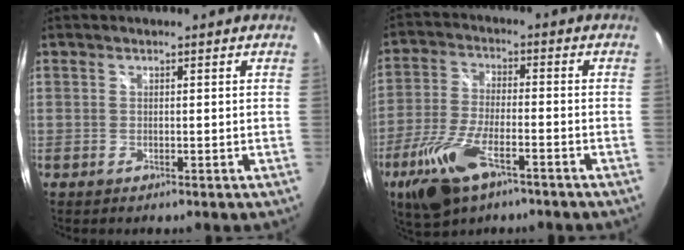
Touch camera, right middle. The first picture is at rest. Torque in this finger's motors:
{"motor_torque": [1.04, -1.06, 0.22, 0.16]}